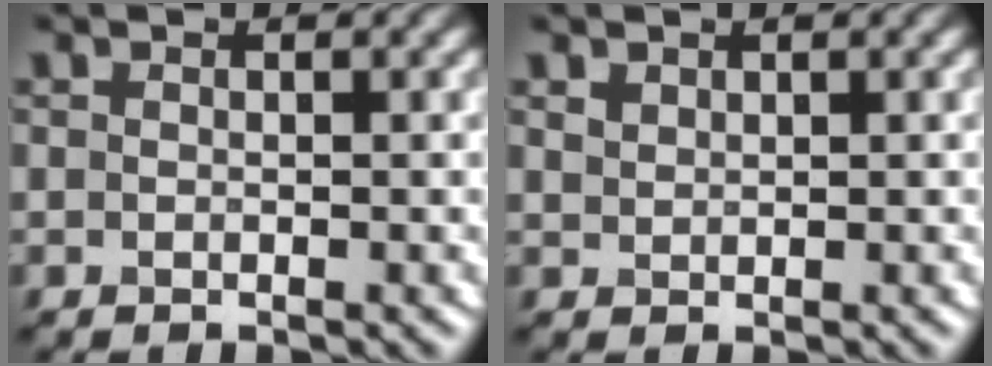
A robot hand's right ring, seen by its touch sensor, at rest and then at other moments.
{"total": 1.0, "force": [0.8, 0.6, 0.2], "torque": [-0.007, 0.000, 0.019]}